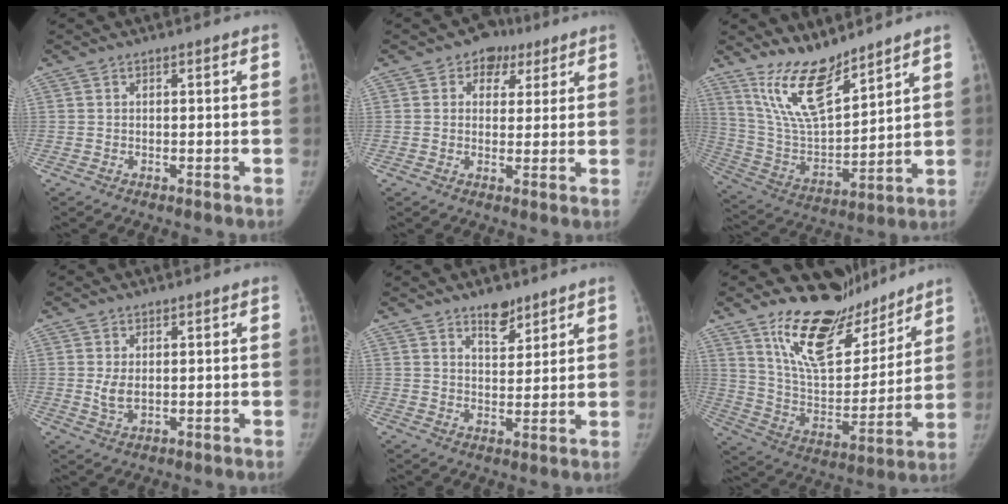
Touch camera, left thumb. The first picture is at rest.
{"total": 6.2, "force": [3.2, 5.0, 1.9], "torque": [0.013, -0.004, 0.040]}
{"total": 14.0, "force": [11.1, 4.0, 7.5], "torque": [-0.118, -0.073, 0.226]}
{"total": 3.1, "force": [0.6, 1.9, 2.4], "torque": [-0.040, -0.011, 0.017]}
{"total": 5.7, "force": [4.2, 2.7, 2.7], "torque": [-0.018, -0.031, 0.070]}
{"total": 20.8, "force": [15.9, 9.1, 9.9], "torque": [-0.107, -0.103, 0.274]}